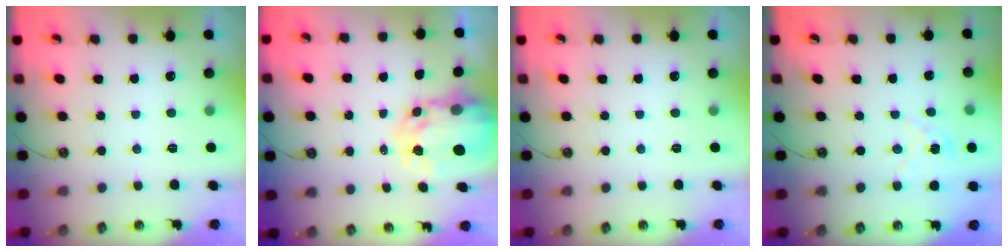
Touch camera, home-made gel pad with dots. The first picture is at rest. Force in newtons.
{"total": 7.0, "press": 7.0, "slide": 0.6}
{"total": 0.0}
{"total": 2.1, "press": 2.1, "slide": 0.2}